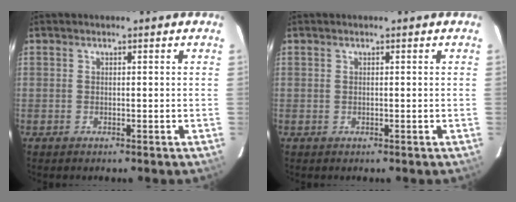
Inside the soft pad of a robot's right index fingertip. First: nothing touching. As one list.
[{"total": 0.0}]